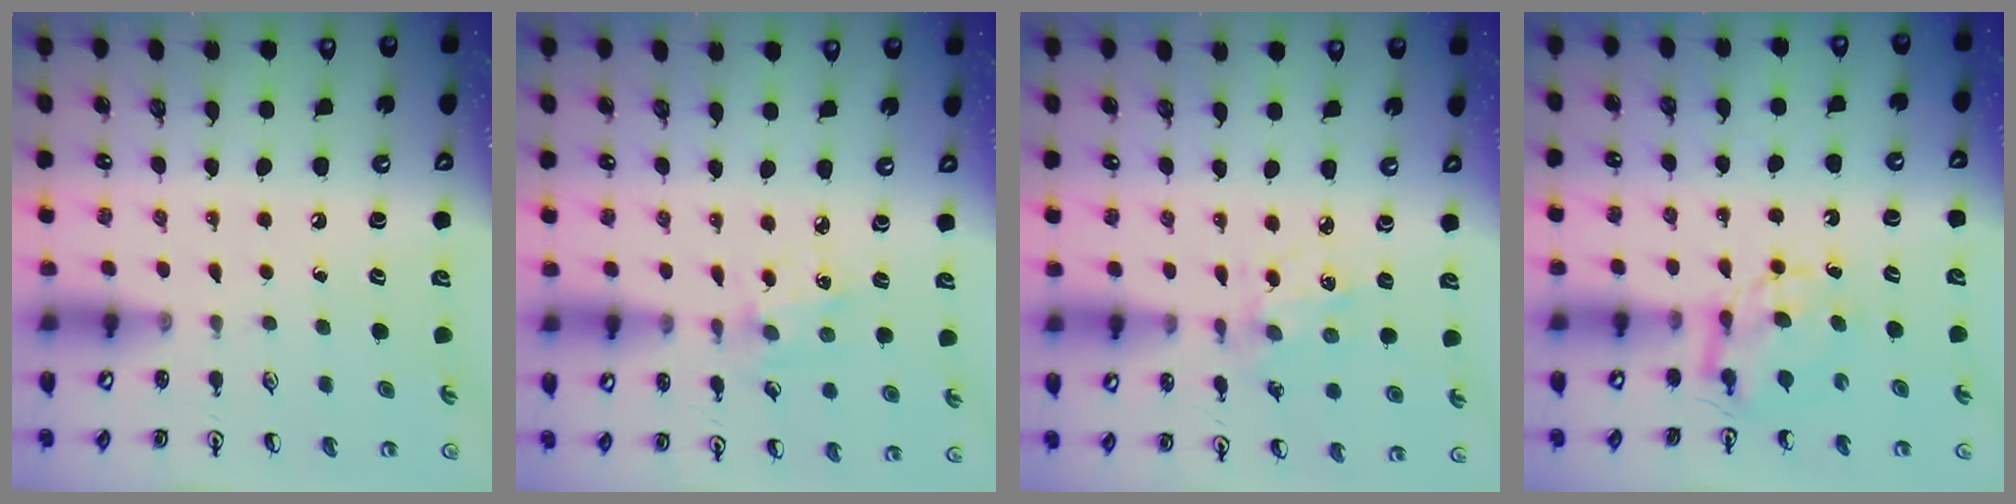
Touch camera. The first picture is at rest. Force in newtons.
{"total": 2.5, "press": 2.5, "slide": 0.4}
{"total": 2.7, "press": 2.6, "slide": 0.8}
{"total": 6.8, "press": 6.8, "slide": 0.3}